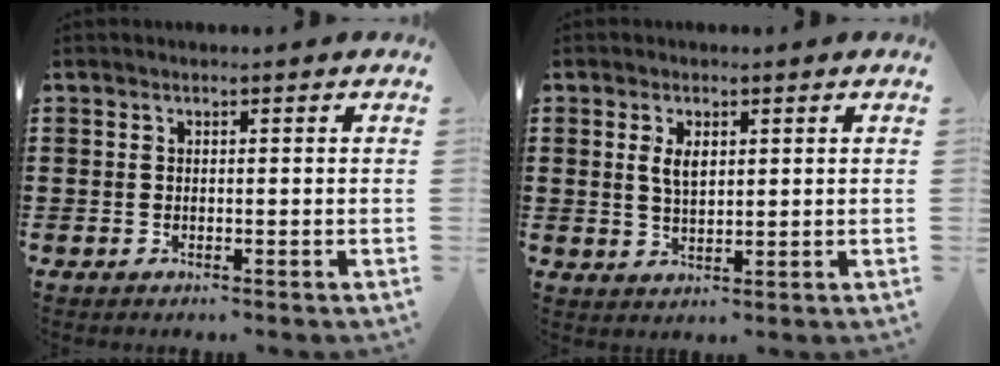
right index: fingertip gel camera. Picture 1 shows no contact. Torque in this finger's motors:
{"motor_torque": [0.04, 0.03, 0.27, 0.05]}